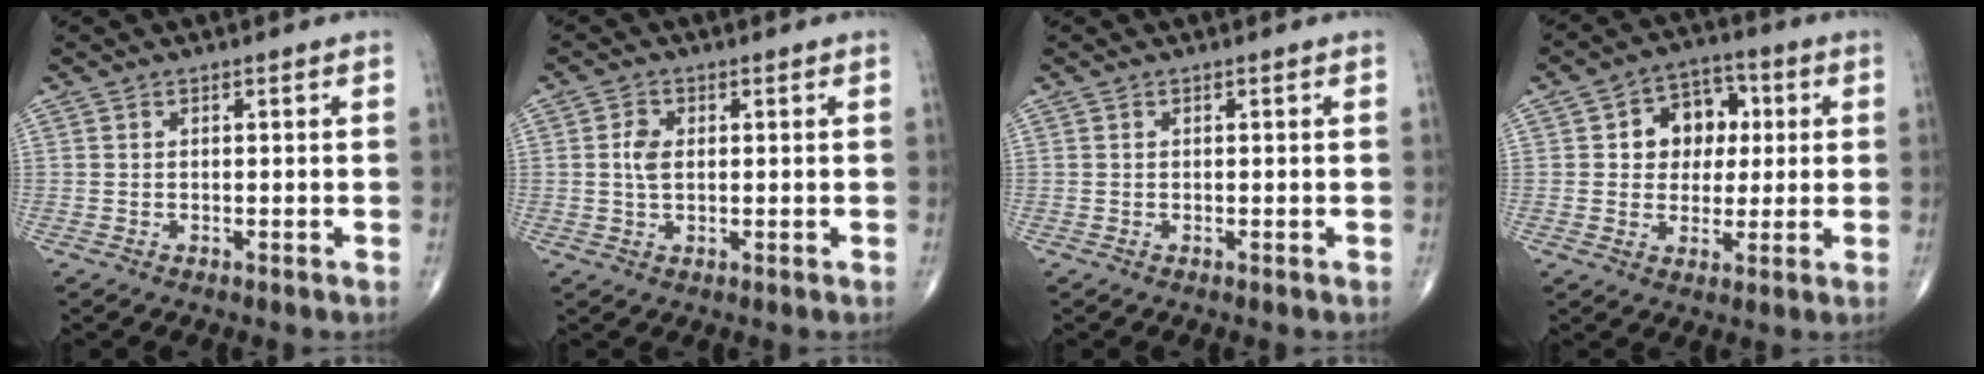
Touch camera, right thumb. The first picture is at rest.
{"total": 2.6, "force": [0.3, 1.8, 1.9], "torque": [-0.034, 0.001, 0.004]}
{"total": 0.0}
{"total": 10.2, "force": [1.8, 8.0, 6.0], "torque": [-0.036, 0.012, 0.022]}